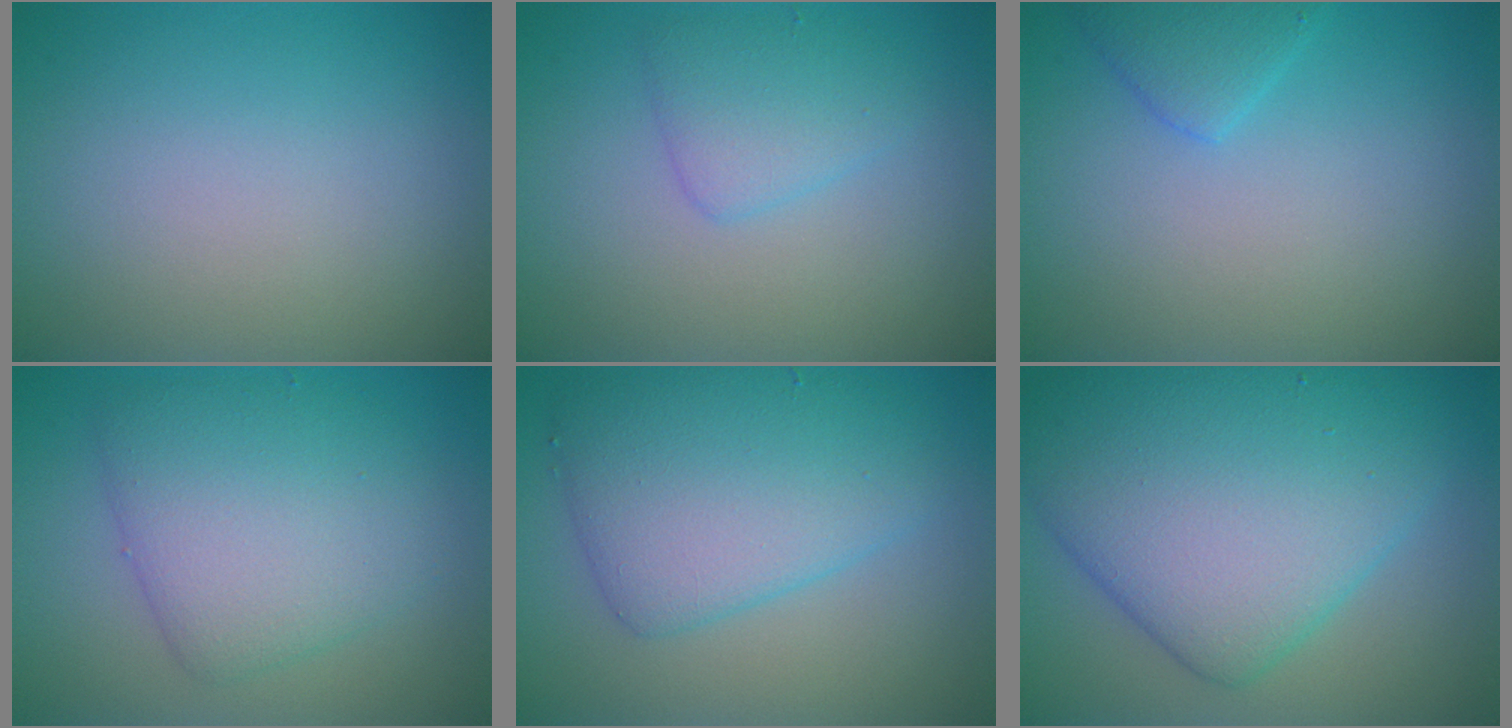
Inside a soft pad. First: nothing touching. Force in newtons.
{"total": 2.5, "press": 2.5, "slide": 0.1}
{"total": 2.1, "press": 2.1, "slide": 0.1}
{"total": 5.8, "press": 5.8, "slide": 0.3}
{"total": 6.5, "press": 6.5, "slide": 0.1}
{"total": 11.2, "press": 11.2, "slide": 0.2}